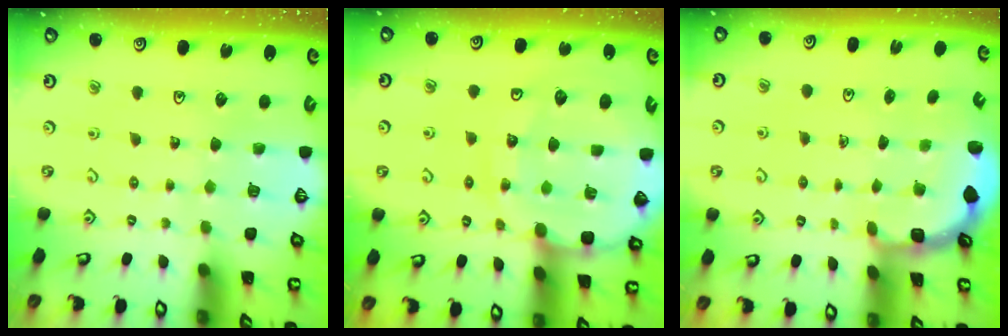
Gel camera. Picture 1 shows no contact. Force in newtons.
{"total": 16.3, "press": 16.2, "slide": 2.0}
{"total": 2.3, "press": 1.7, "slide": 1.6}